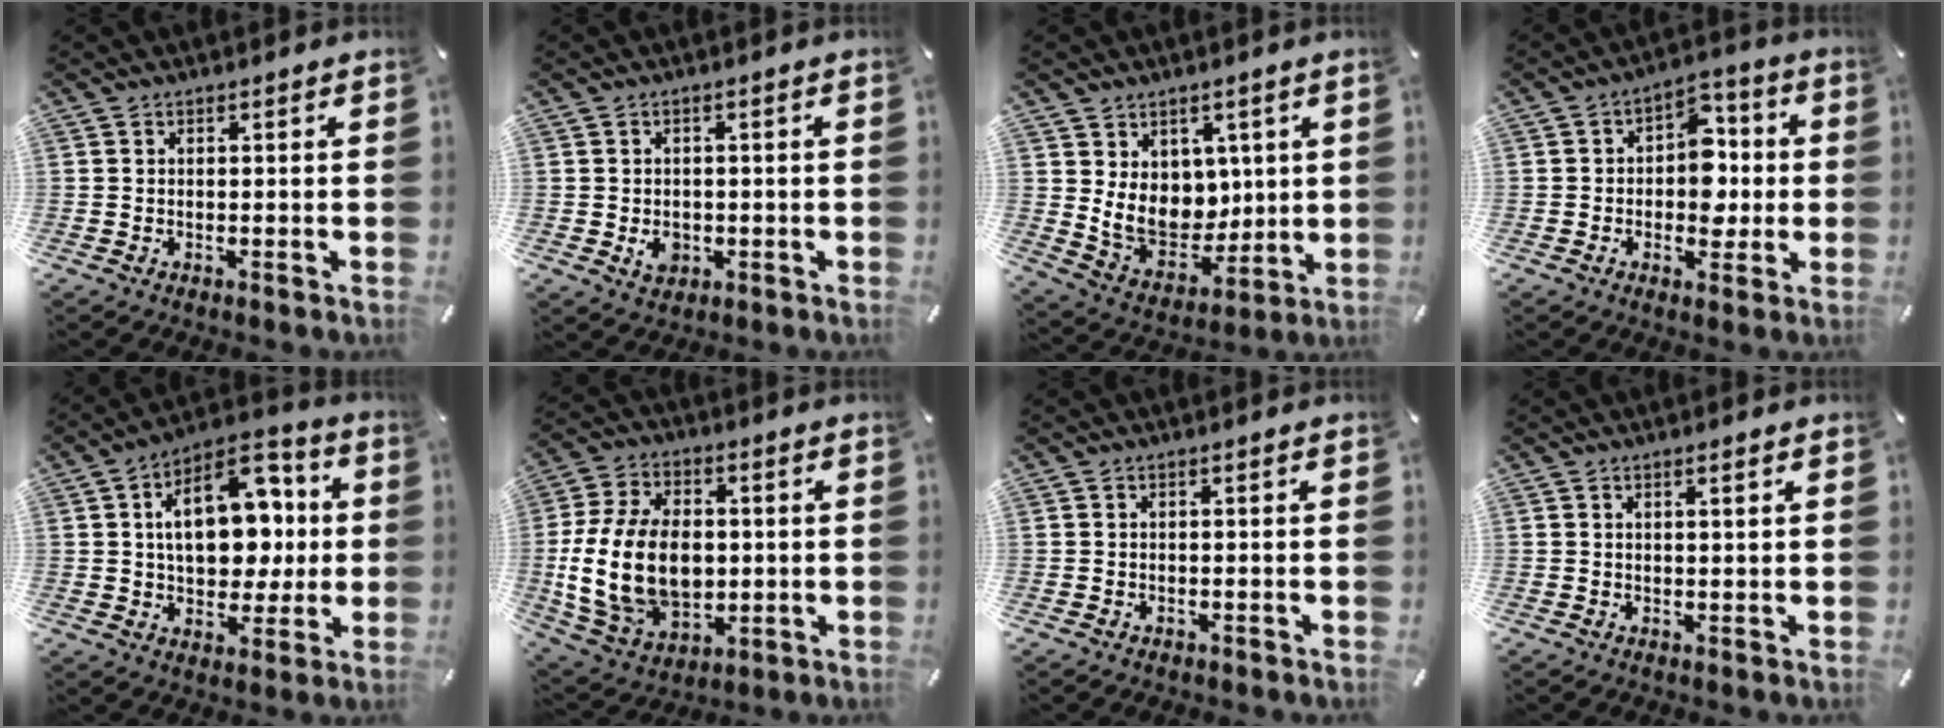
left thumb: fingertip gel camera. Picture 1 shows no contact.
{"total": 3.7, "force": [-0.8, 3.1, 1.8], "torque": [-0.015, 0.000, -0.014]}
{"total": 11.1, "force": [3.1, 9.4, 5.1], "torque": [-0.090, -0.028, 0.071]}
{"total": 9.6, "force": [-1.1, 7.2, 6.3], "torque": [-0.076, 0.012, -0.020]}
{"total": 17.5, "force": [2.4, 11.6, 12.9], "torque": [-0.186, 0.003, 0.045]}
{"total": 19.7, "force": [-1.0, 14.1, 13.7], "torque": [-0.297, -0.002, -0.016]}
{"total": 0.5, "force": [-0.3, 0.4, 0.2], "torque": [-0.003, 0.002, -0.008]}
{"total": 1.3, "force": [0.5, 0.0, 1.1], "torque": [-0.022, -0.001, 0.008]}